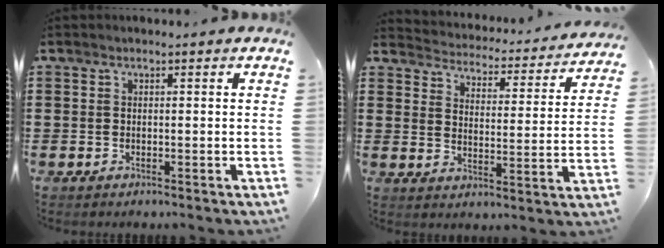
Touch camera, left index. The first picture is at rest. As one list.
[{"total": 3.5, "force": [3.5, 0.0, -0.2], "torque": [-0.022, -0.034, 0.052]}]